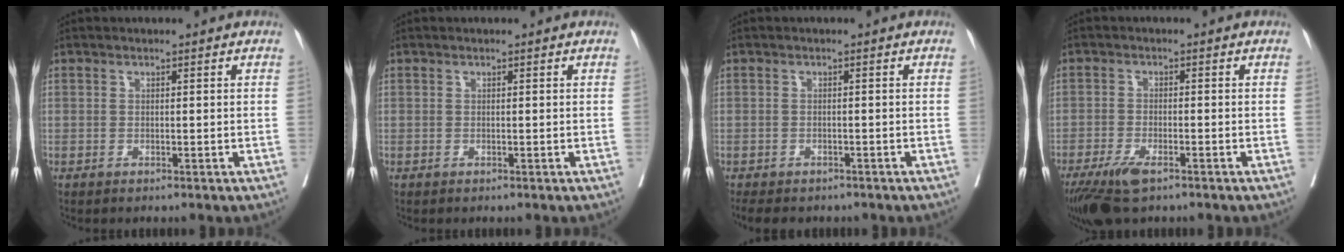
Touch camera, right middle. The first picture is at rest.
{"total": 0.0}
{"total": 7.2, "force": [-6.0, 2.7, 2.9], "torque": [-0.055, -0.007, -0.081]}
{"total": 6.3, "force": [-4.2, 1.8, 4.3], "torque": [-0.082, -0.013, -0.073]}